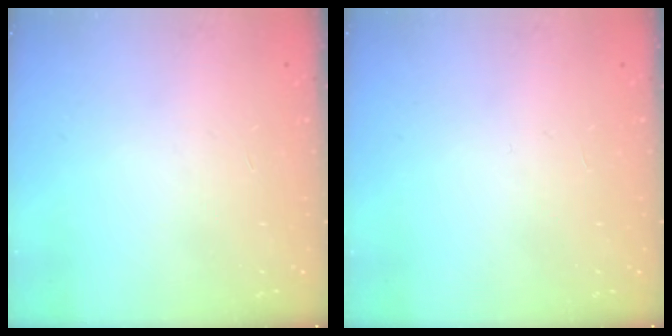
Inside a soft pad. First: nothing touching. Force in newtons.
{"total": 0.0}